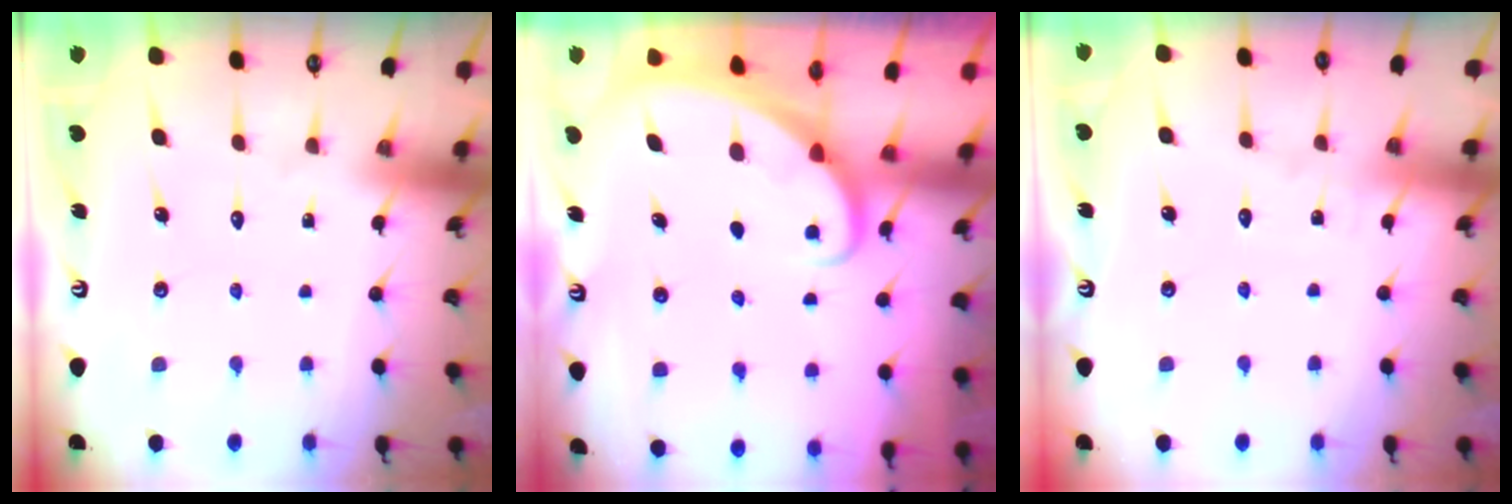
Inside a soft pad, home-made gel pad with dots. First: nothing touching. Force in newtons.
{"total": 1.8, "press": 1.8, "slide": 0.1}
{"total": 2.9, "press": 2.9, "slide": 0.3}